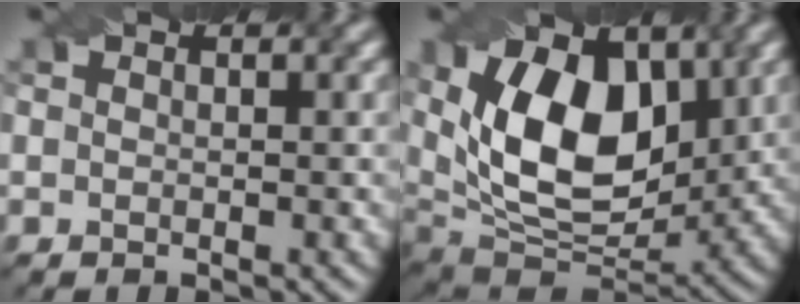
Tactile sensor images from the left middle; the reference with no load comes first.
{"total": 12.5, "force": [2.9, 7.6, 9.5], "torque": [-0.167, -0.007, 0.045]}